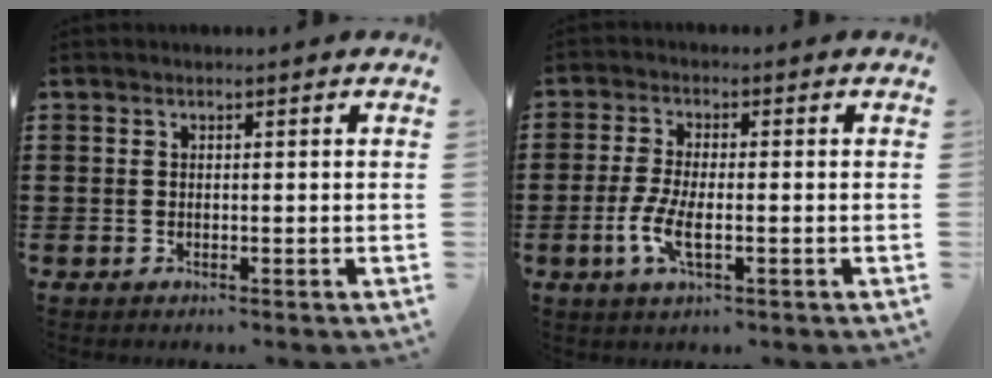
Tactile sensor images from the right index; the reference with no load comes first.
{"total": 5.1, "force": [-1.6, 1.4, 4.7], "torque": [-0.106, -0.011, -0.035]}